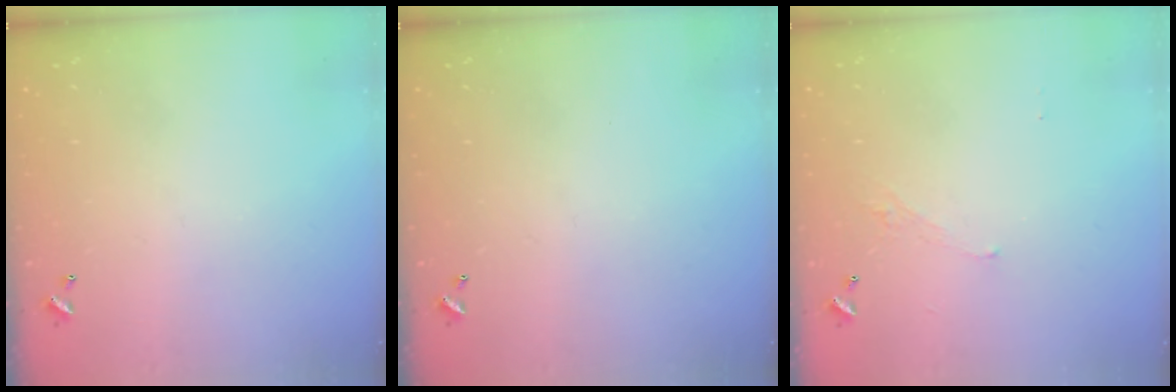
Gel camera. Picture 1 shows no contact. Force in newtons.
{"total": 0.0}
{"total": 3.5, "press": 3.5, "slide": 0.3}